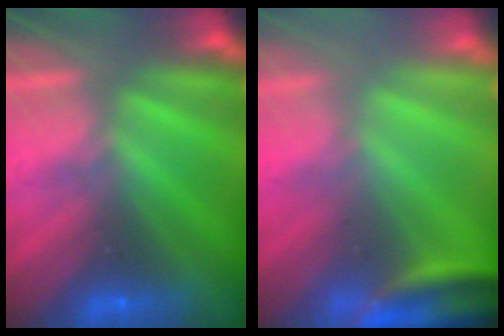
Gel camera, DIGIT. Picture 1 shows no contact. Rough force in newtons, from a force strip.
{"total": 3.6}